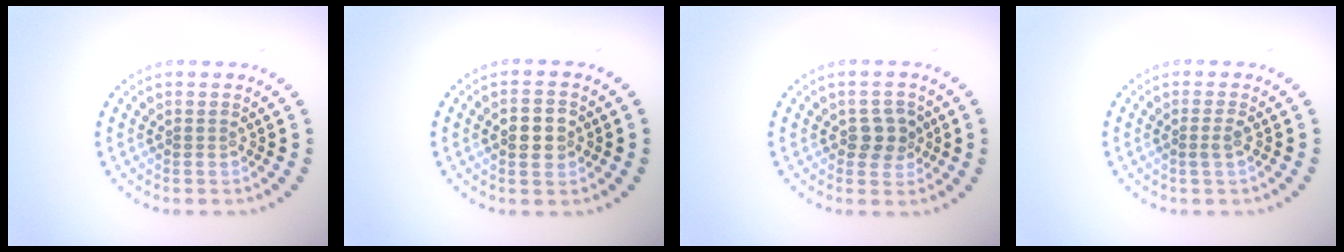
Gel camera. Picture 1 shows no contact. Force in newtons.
{"total": 2.8, "press": 2.8, "slide": 0.1}
{"total": 2.4, "press": 2.3, "slide": 0.5}
{"total": 0.9, "press": 0.8, "slide": 0.4}